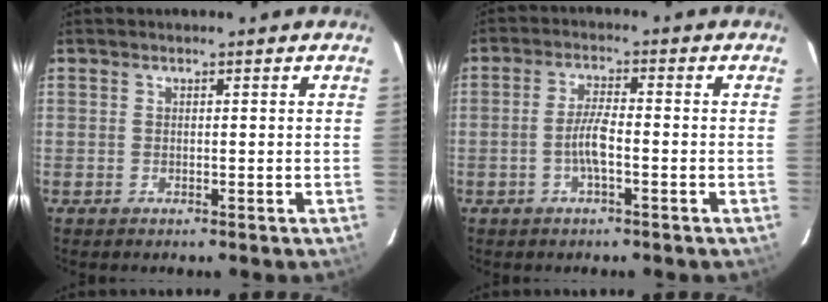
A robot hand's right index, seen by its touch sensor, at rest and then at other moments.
{"total": 4.3, "force": [-1.6, 0.6, 3.9], "torque": [-0.082, 0.003, -0.031]}